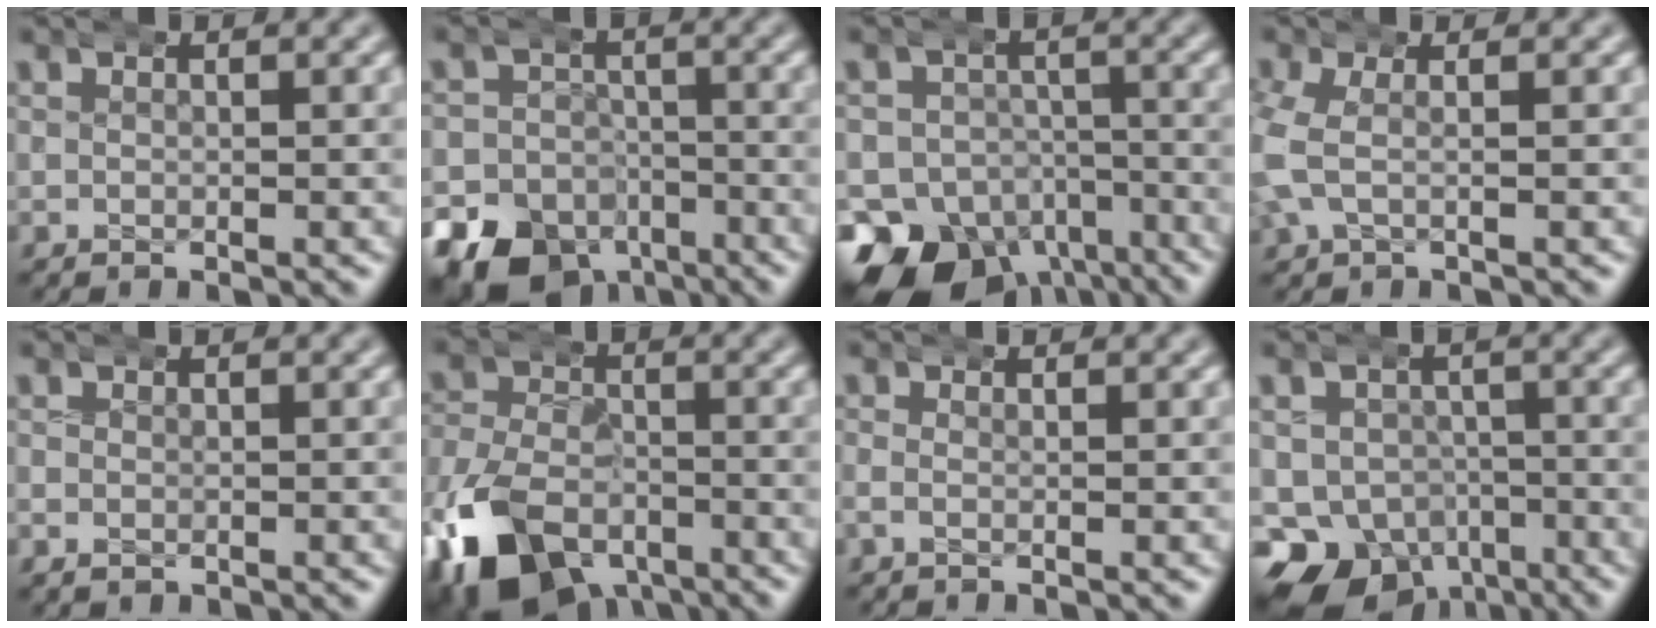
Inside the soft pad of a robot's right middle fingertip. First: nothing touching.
{"total": 13.6, "force": [-8.3, 9.9, 4.0], "torque": [-0.054, -0.053, -0.133]}
{"total": 16.1, "force": [-8.6, 11.7, 7.0], "torque": [-0.111, -0.071, -0.126]}
{"total": 2.2, "force": [0.1, 1.7, 1.4], "torque": [-0.055, 0.005, 0.002]}
{"total": 0.8, "force": [-0.2, 0.7, 0.5], "torque": [-0.008, -0.001, -0.002]}
{"total": 12.8, "force": [-7.4, 8.7, 5.7], "torque": [-0.097, -0.045, -0.108]}
{"total": 0.5, "force": [-0.4, 0.0, 0.4], "torque": [-0.008, 0.005, -0.009]}
{"total": 17.4, "force": [-7.5, 14.4, 6.2], "torque": [-0.120, -0.071, -0.113]}